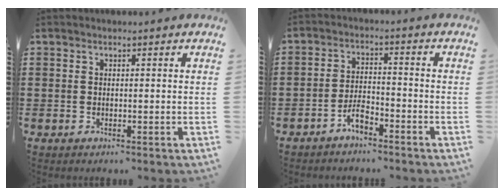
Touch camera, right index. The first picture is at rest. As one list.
[{"total": 3.6, "force": [-2.9, 1.0, 1.7], "torque": [-0.042, 0.007, -0.061]}]